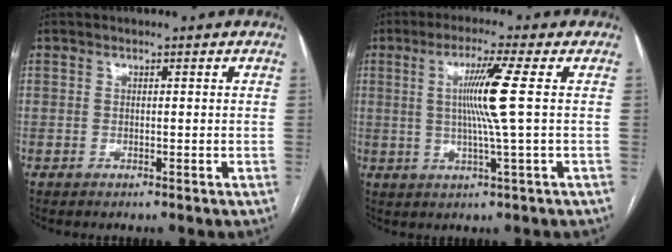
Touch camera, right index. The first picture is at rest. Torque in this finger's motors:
{"motor_torque": [0.86, -0.07, 0.28, 0.17]}